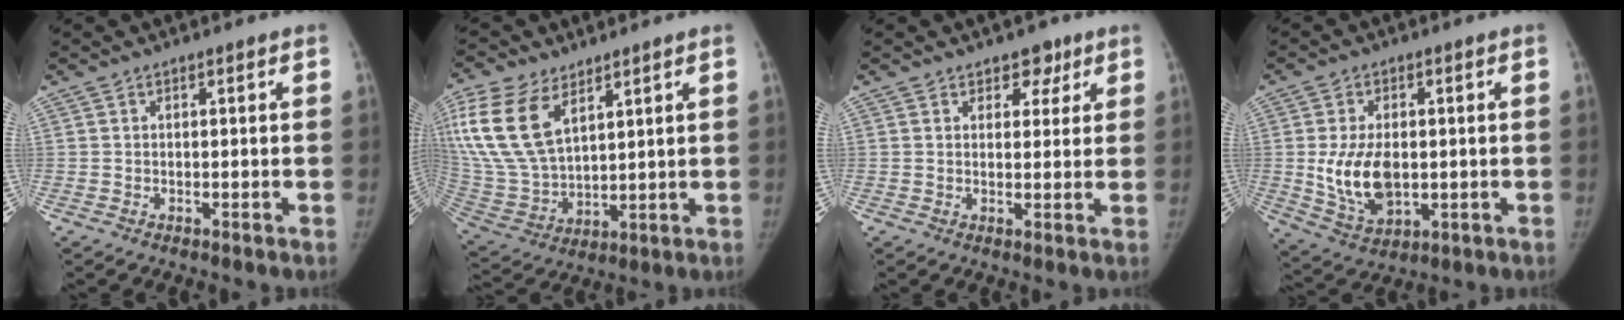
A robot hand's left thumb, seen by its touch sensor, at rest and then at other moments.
{"total": 18.2, "force": [8.6, 10.3, 12.4], "torque": [-0.257, -0.028, 0.178]}
{"total": 4.2, "force": [2.6, 2.8, 1.8], "torque": [0.005, -0.012, 0.036]}
{"total": 11.1, "force": [-0.2, 6.9, 8.7], "torque": [-0.148, -0.009, 0.011]}